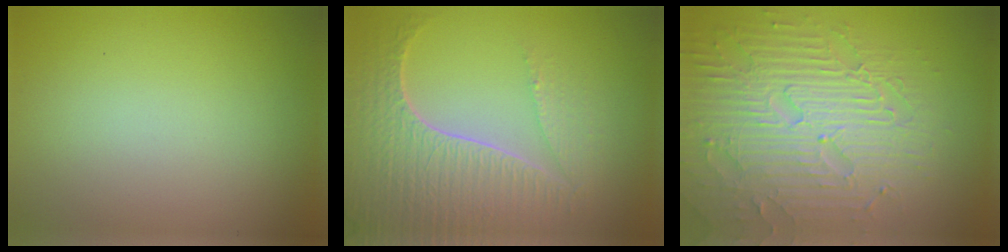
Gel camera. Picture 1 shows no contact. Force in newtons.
{"total": 6.2, "press": 5.0, "slide": 3.7}
{"total": 7.7, "press": 6.0, "slide": 4.7}